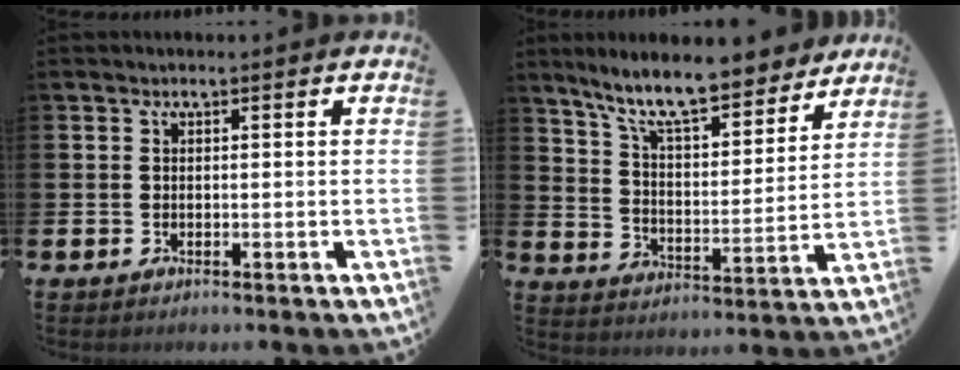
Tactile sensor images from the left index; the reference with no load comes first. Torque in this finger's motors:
{"motor_torque": [0.46, -0.52, 1.06, 0.21]}